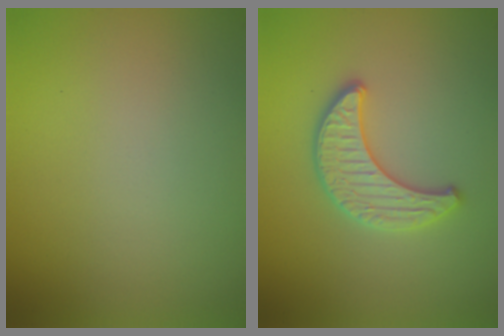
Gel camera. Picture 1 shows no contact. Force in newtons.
{"total": 3.1, "press": 3.1, "slide": 0.3}